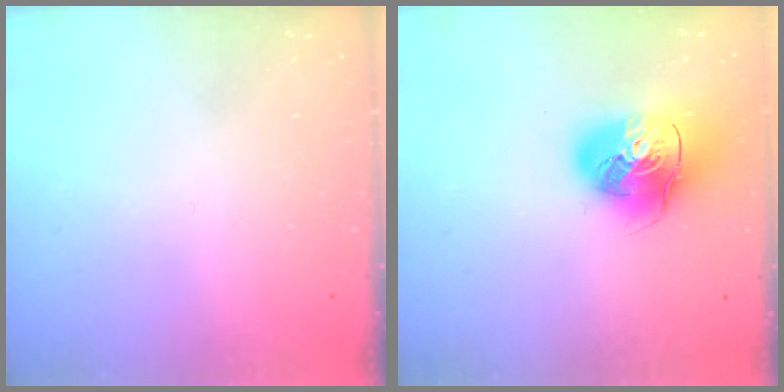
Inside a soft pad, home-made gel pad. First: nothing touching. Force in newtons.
{"total": 16.2, "press": 16.0, "slide": 2.4}